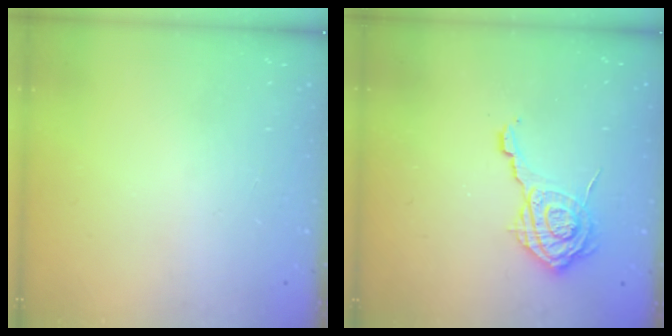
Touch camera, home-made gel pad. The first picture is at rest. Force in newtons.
{"total": 12.8, "press": 12.8, "slide": 0.9}